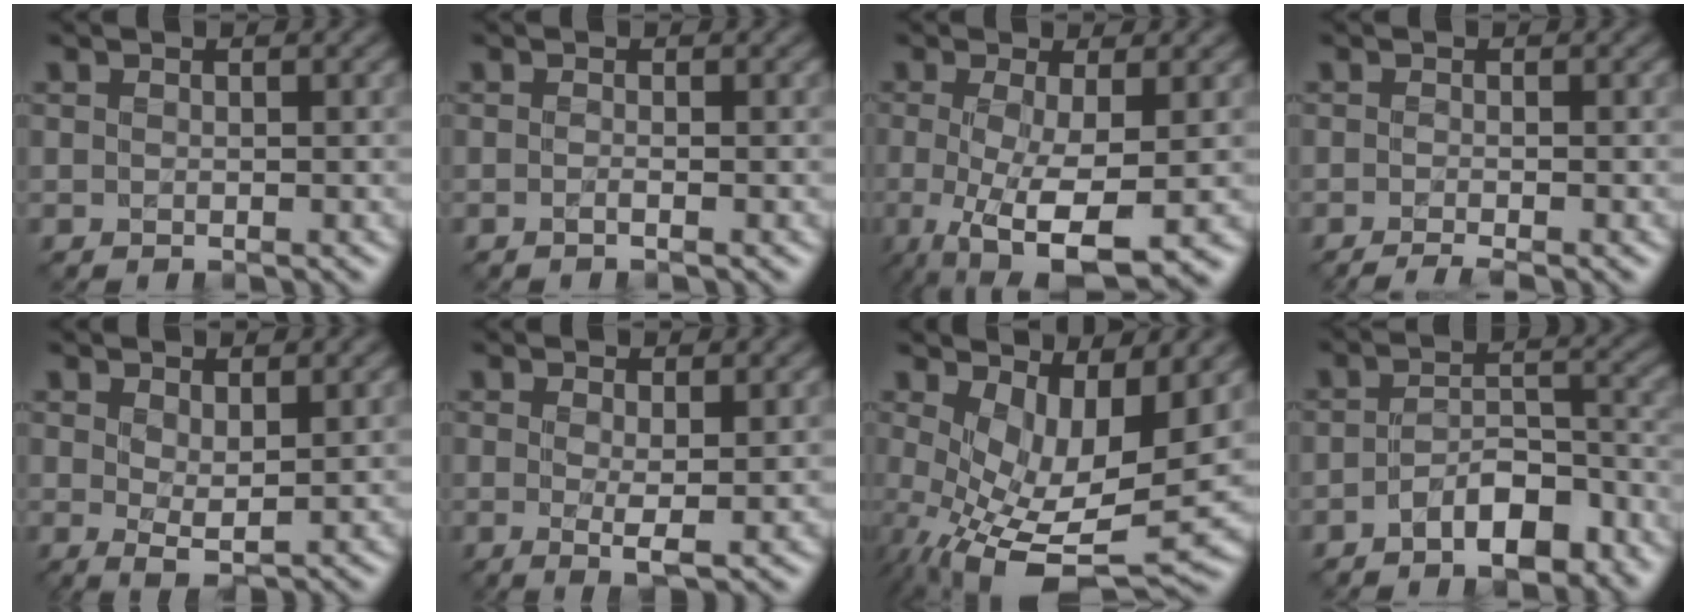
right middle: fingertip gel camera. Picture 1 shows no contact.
{"total": 0.6, "force": [-0.3, 0.0, 0.5], "torque": [-0.010, -0.006, -0.007]}
{"total": 7.9, "force": [-1.9, 2.1, 7.3], "torque": [-0.134, -0.021, -0.026]}
{"total": 1.8, "force": [-1.1, 0.2, 1.3], "torque": [-0.015, -0.006, -0.025]}
{"total": 2.0, "force": [0.9, 0.5, 1.7], "torque": [-0.034, -0.009, 0.019]}
{"total": 2.2, "force": [0.1, 0.2, 2.2], "torque": [-0.041, -0.010, 0.005]}
{"total": 9.6, "force": [0.2, 4.2, 8.7], "torque": [-0.168, -0.034, 0.021]}
{"total": 6.1, "force": [-3.7, 2.6, 4.1], "torque": [-0.062, 0.006, -0.061]}